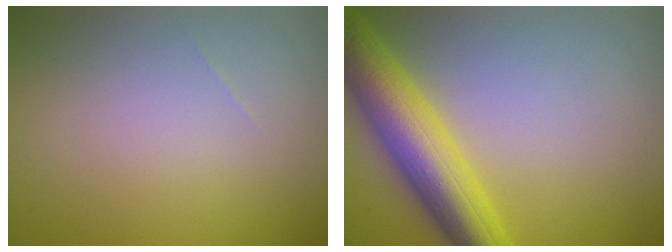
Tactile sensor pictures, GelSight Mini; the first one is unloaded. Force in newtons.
{"total": 7.7, "press": 7.7, "slide": 0.2}